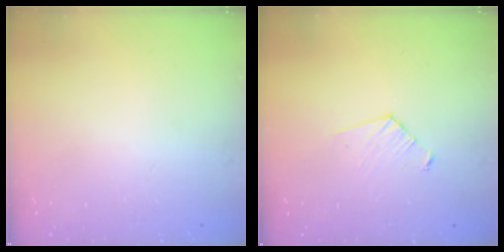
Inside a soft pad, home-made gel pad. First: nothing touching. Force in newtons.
{"total": 5.2, "press": 5.2, "slide": 0.3}